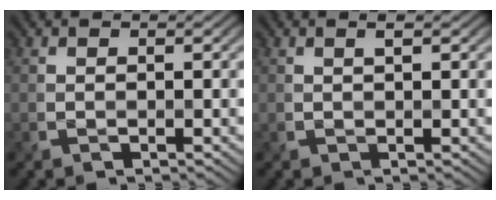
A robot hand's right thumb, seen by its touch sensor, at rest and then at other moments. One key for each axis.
{"total": 0.9, "fx": 0.6, "fy": 0.1, "fz": 0.6, "tx": -0.016, "ty": 0.001, "tz": 0.010}